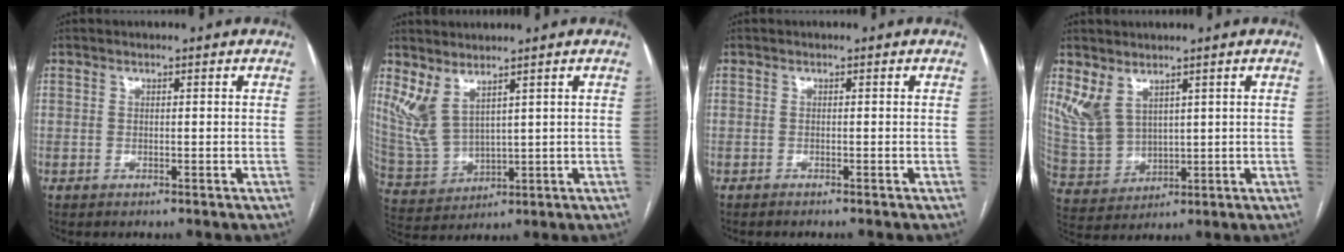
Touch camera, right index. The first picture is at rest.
{"total": 6.8, "force": [4.3, 2.7, 4.5], "torque": [-0.112, -0.003, 0.108]}
{"total": 2.0, "force": [-1.7, -0.2, 0.9], "torque": [-0.009, 0.000, -0.022]}
{"total": 7.0, "force": [4.0, 4.4, 3.8], "torque": [-0.093, 0.005, 0.101]}